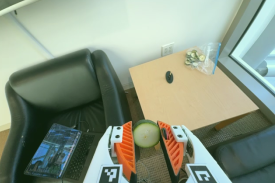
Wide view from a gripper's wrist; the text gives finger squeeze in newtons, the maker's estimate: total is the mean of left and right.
{"total": 9.0, "left": 8.6, "right": 9.4}